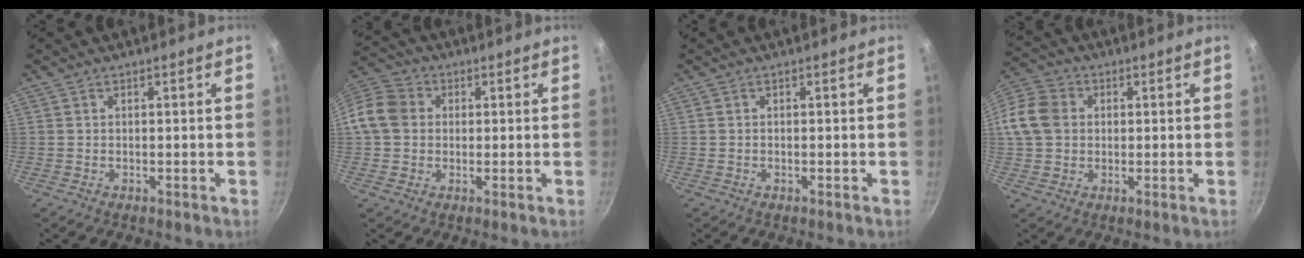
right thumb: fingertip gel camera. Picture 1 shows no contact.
{"total": 9.3, "force": [0.5, 8.0, 4.6], "torque": [-0.067, 0.019, -0.010]}
{"total": 0.0}
{"total": 13.3, "force": [1.3, 11.2, 7.1], "torque": [-0.147, 0.025, 0.011]}